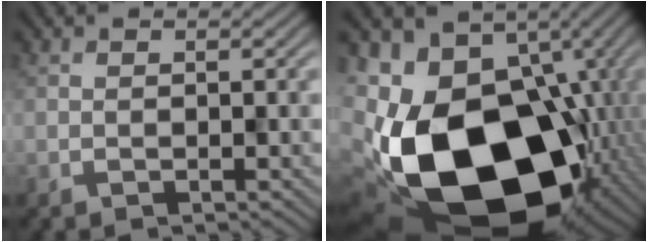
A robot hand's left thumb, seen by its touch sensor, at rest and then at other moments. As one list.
[{"total": 22.1, "force": [-6.8, 14.3, 15.4], "torque": [-0.321, -0.061, -0.086]}]